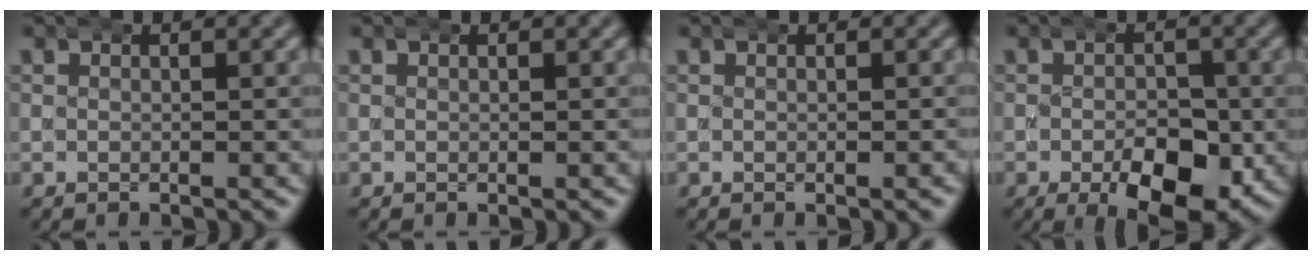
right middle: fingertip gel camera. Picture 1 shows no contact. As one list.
[{"total": 0.0}, {"total": 0.0}, {"total": 8.2, "force": [-3.0, 4.1, 6.4], "torque": [-0.093, -0.027, -0.036]}]